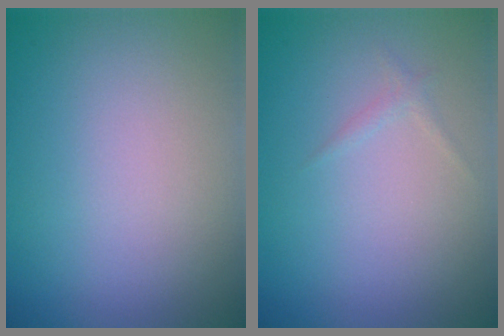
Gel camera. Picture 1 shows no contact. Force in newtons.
{"total": 0.6, "press": 0.6, "slide": 0.1}